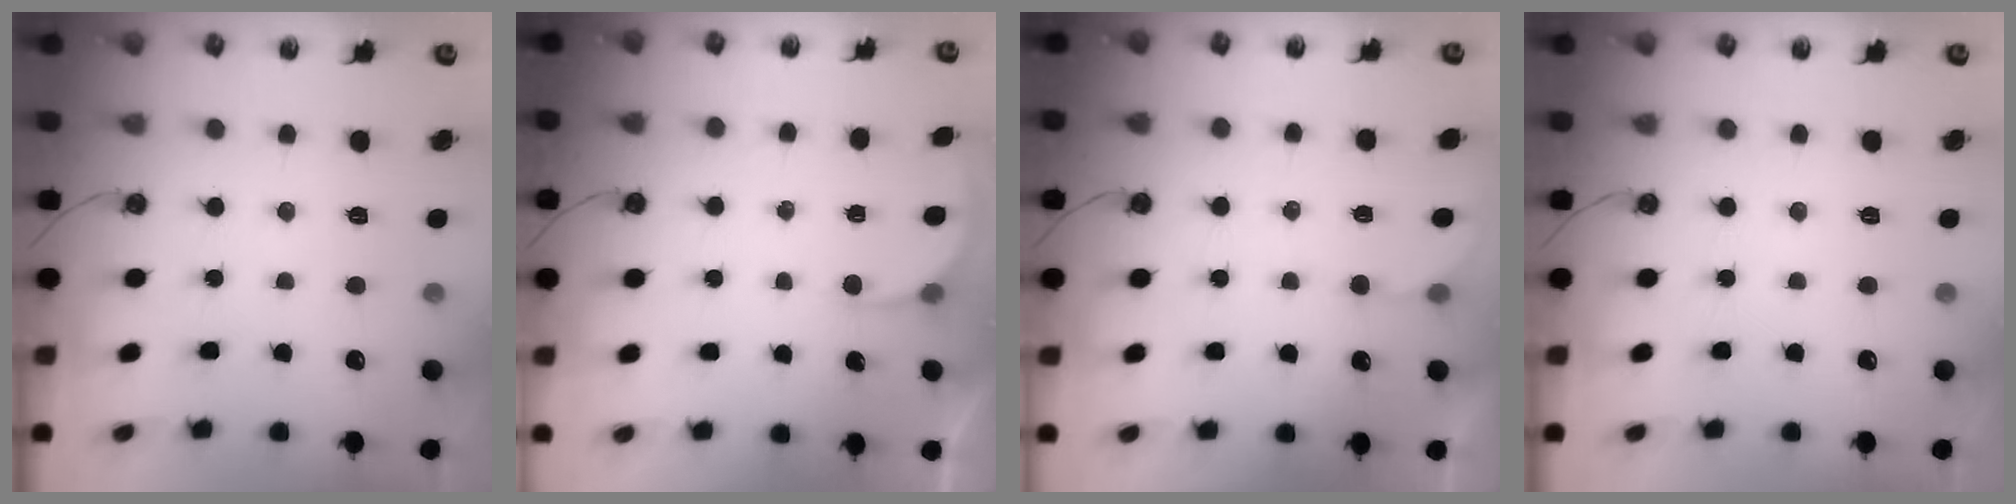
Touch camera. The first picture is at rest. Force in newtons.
{"total": 2.9, "press": 2.9, "slide": 0.3}
{"total": 2.2, "press": 2.2, "slide": 0.2}
{"total": 0.0}